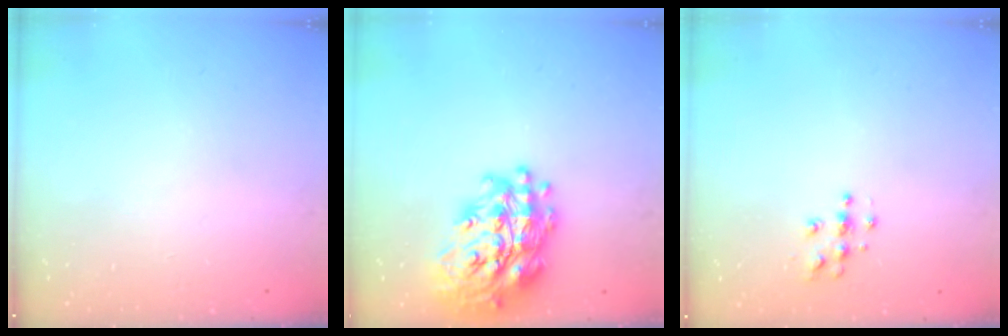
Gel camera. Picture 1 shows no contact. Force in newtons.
{"total": 25.9, "press": 25.8, "slide": 2.3}
{"total": 4.3, "press": 4.3, "slide": 0.4}